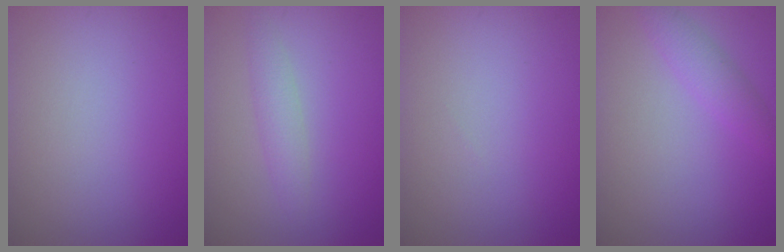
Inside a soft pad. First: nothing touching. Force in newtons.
{"total": 1.9, "press": 1.9, "slide": 0.0}
{"total": 0.0}
{"total": 2.1, "press": 2.0, "slide": 0.2}